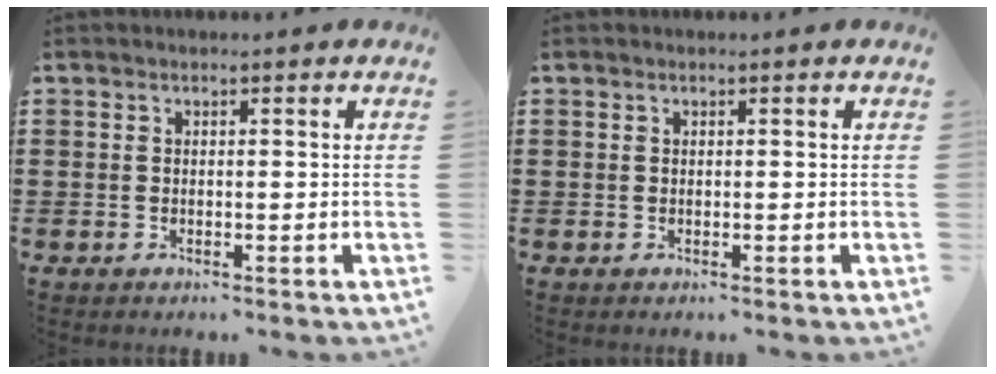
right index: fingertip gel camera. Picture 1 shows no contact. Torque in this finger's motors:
{"motor_torque": [-0.27, -0.11, 0.02, -0.01]}